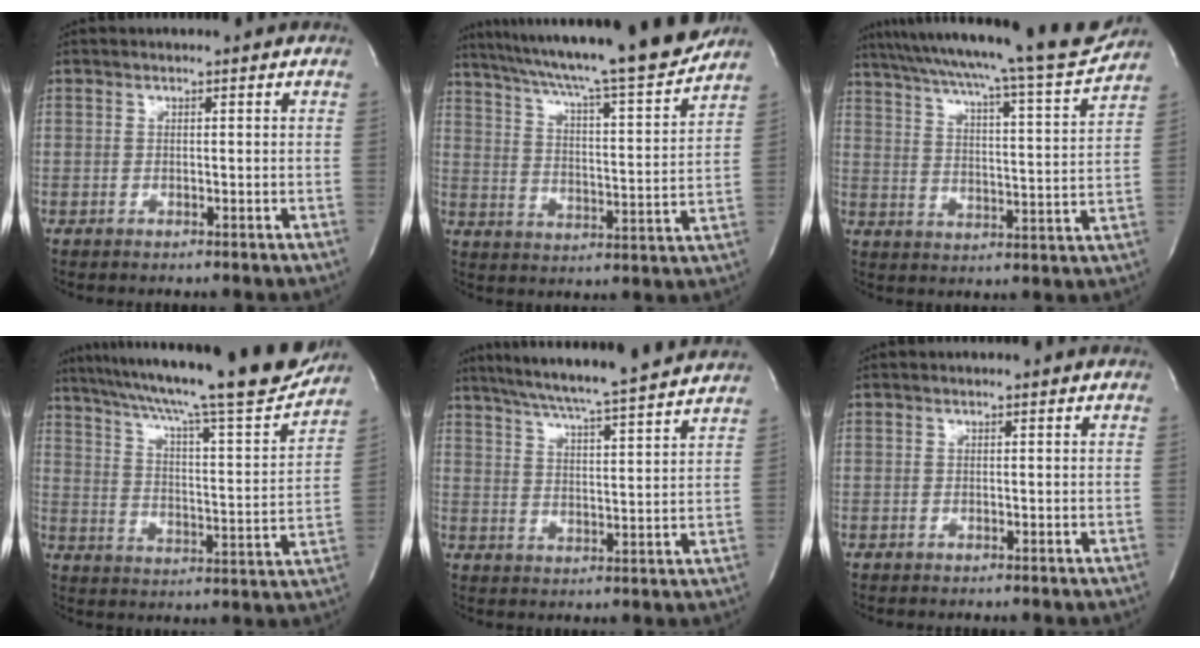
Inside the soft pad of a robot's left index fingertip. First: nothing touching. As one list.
[{"total": 22.8, "force": [20.0, 0.1, 10.9], "torque": [-0.185, -0.027, 0.286]}, {"total": 23.3, "force": [20.9, 0.1, 10.3], "torque": [-0.173, -0.038, 0.287]}, {"total": 24.9, "force": [21.3, 1.5, 12.9], "torque": [-0.219, -0.024, 0.296]}, {"total": 19.3, "force": [17.3, -0.6, 8.6], "torque": [-0.149, -0.006, 0.238]}, {"total": 0.0}]